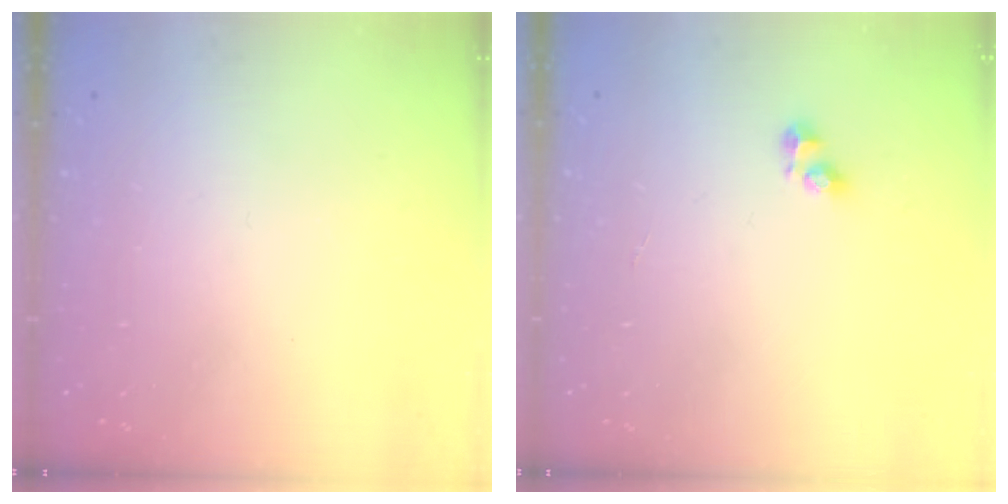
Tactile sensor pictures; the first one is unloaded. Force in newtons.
{"total": 2.6, "press": 2.6, "slide": 0.2}